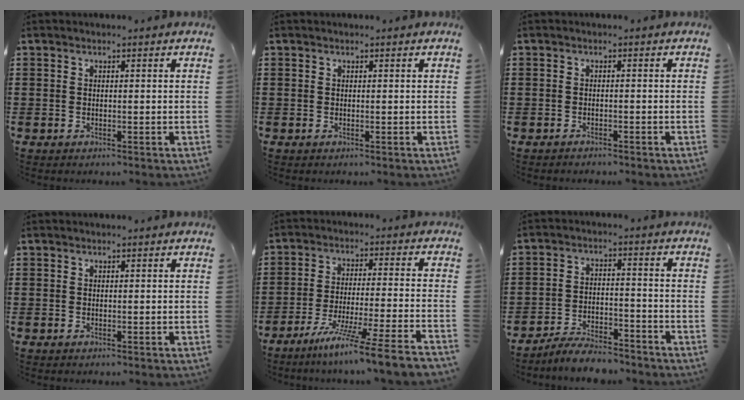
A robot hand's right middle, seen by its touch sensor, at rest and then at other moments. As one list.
[{"total": 0.0}, {"total": 1.0, "force": [-1.0, 0.1, 0.0], "torque": [-0.003, 0.000, -0.021]}, {"total": 0.0}, {"total": 9.1, "force": [-7.5, -1.6, 4.9], "torque": [-0.086, -0.014, -0.147]}, {"total": 5.4, "force": [-5.2, 0.7, 1.3], "torque": [-0.028, 0.004, -0.103]}]